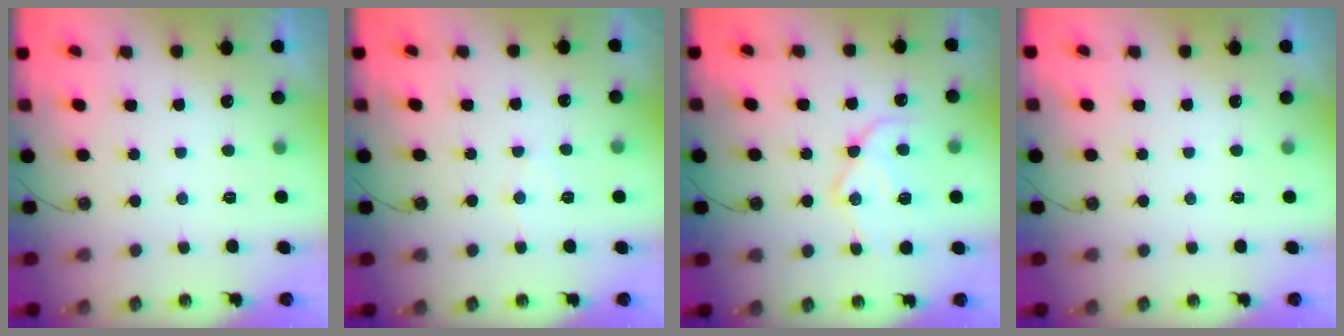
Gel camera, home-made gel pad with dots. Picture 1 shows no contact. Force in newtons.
{"total": 5.9, "press": 5.8, "slide": 0.6}
{"total": 16.7, "press": 16.6, "slide": 1.4}
{"total": 0.0}